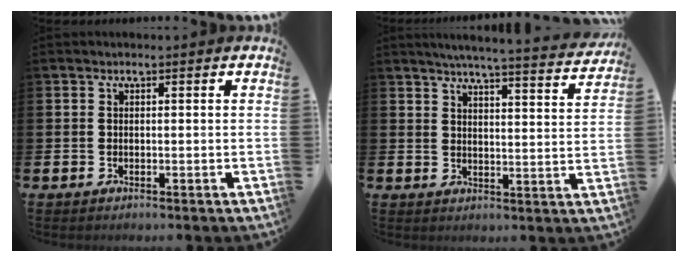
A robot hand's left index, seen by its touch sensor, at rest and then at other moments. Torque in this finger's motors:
{"motor_torque": [0.93, -1.20, 0.17, 0.11]}